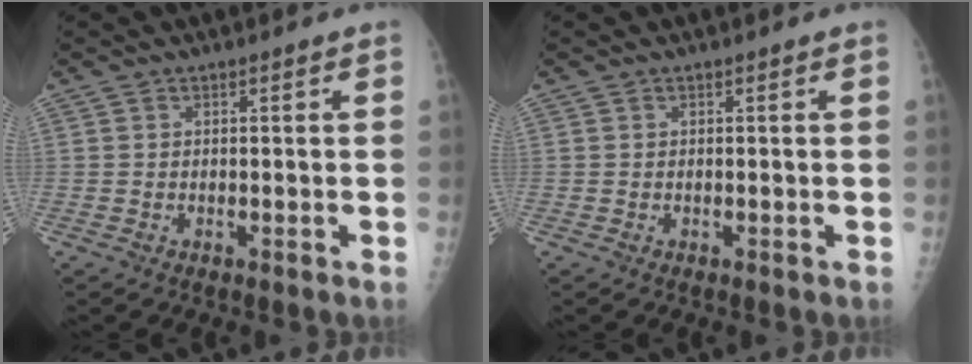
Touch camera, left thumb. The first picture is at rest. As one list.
[{"total": 0.0}]